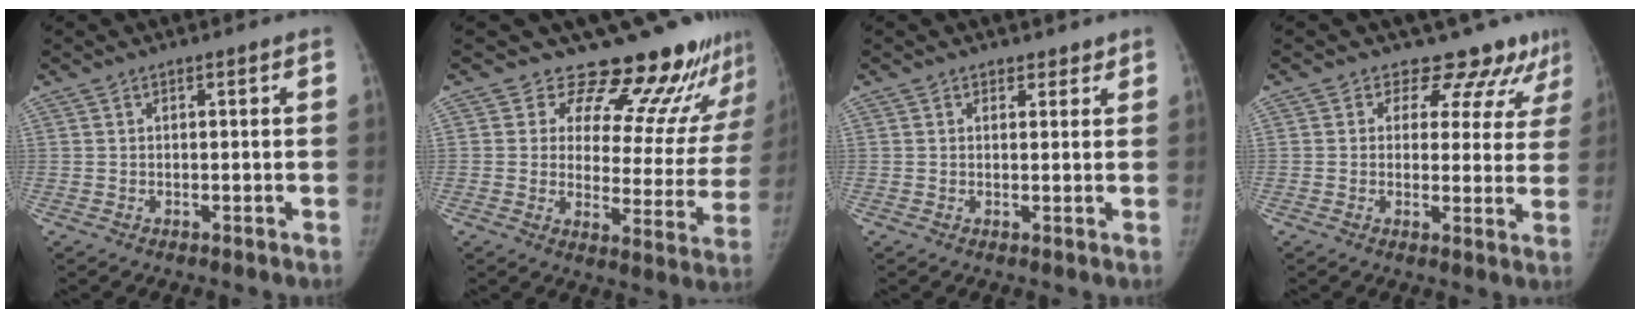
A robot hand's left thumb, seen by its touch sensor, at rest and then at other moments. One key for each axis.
{"total": 19.3, "fx": 17.5, "fy": 6.6, "fz": 4.7, "tx": 0.008, "ty": -0.144, "tz": 0.203}
{"total": 1.7, "fx": 1.4, "fy": 1.0, "fz": 0.0, "tx": 0.020, "ty": -0.011, "tz": 0.013}
{"total": 9.9, "fx": 8.6, "fy": 4.8, "fz": 1.3, "tx": 0.039, "ty": -0.048, "tz": 0.077}